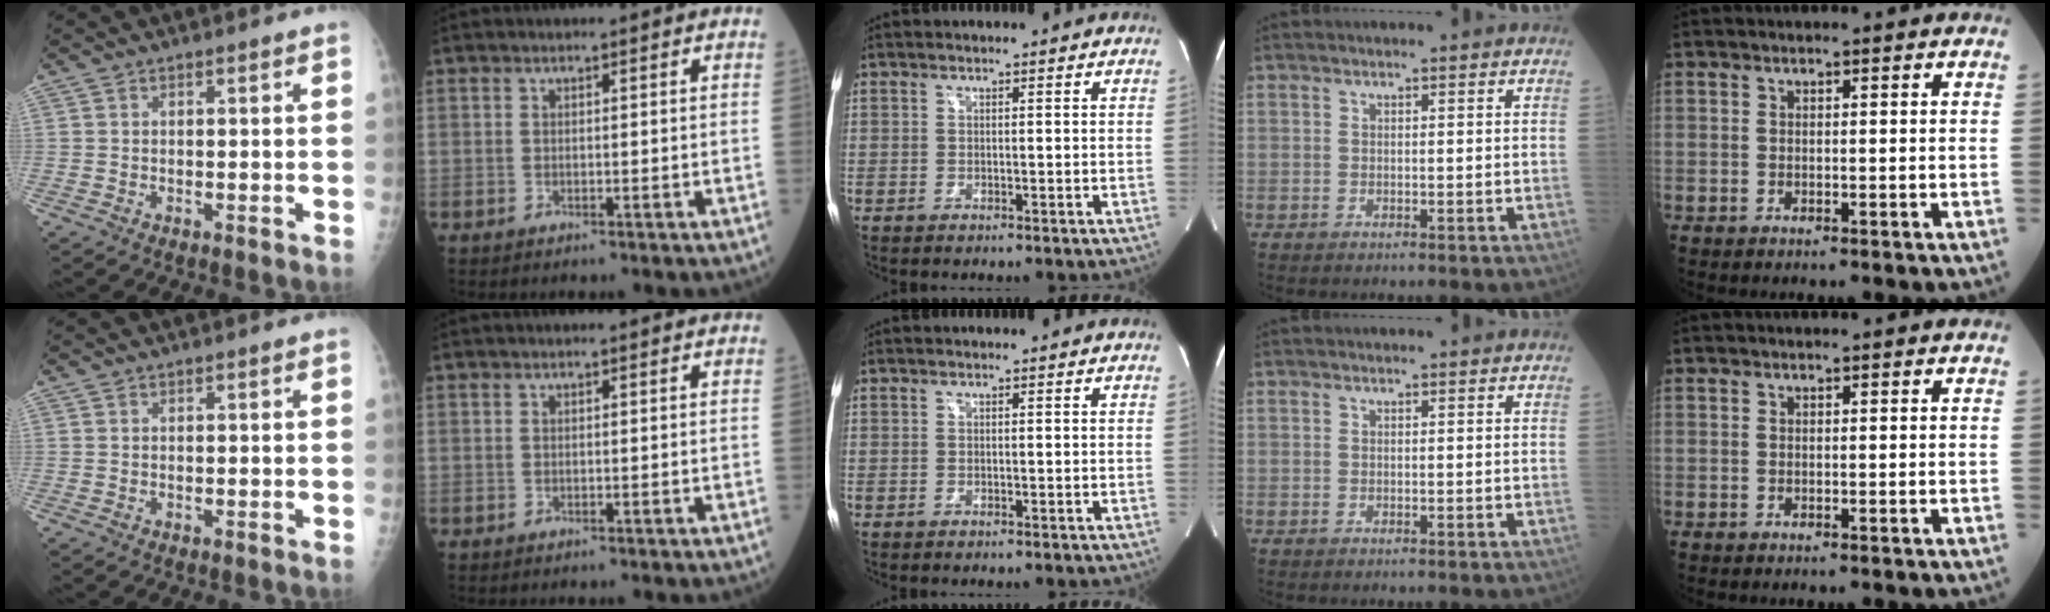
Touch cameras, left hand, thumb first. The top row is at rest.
{}